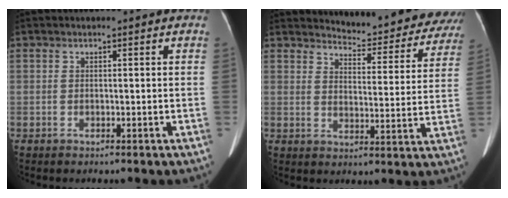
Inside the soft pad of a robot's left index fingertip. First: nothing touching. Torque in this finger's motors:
{"motor_torque": [-0.07, -0.41, -0.05, 0.00]}